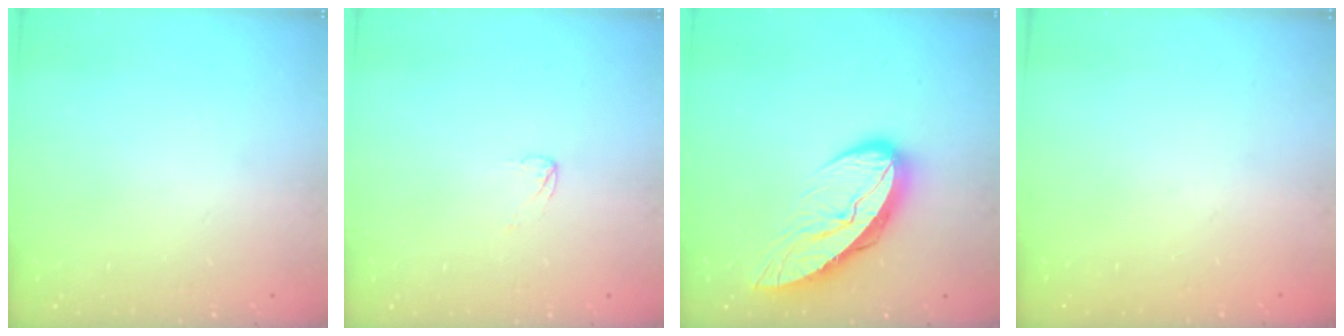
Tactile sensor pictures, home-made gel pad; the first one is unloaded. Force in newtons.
{"total": 2.6, "press": 2.6, "slide": 0.2}
{"total": 12.5, "press": 12.5, "slide": 1.2}
{"total": 0.0}